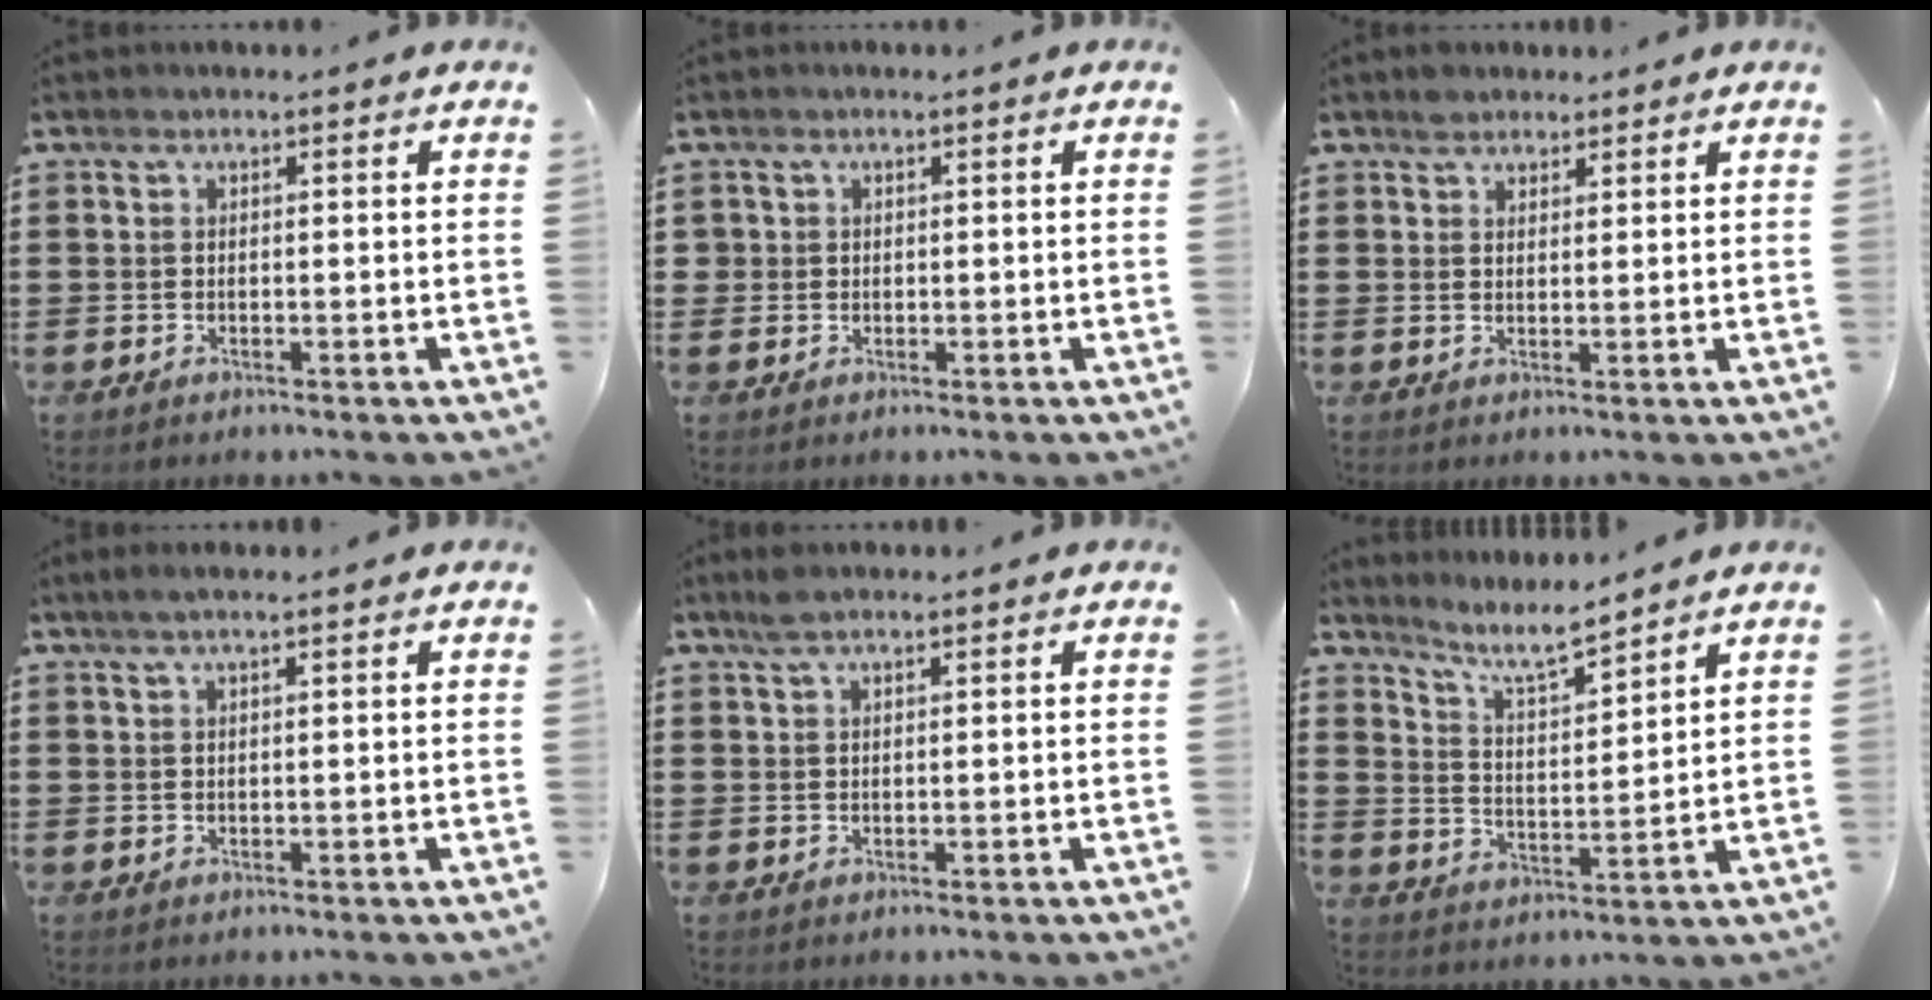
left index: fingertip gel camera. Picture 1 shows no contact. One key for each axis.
{"total": 1.1, "fx": 0.3, "fy": 1.1, "fz": 0.2, "tx": -0.007, "ty": 0.006, "tz": 0.005}
{"total": 2.4, "fx": 2.0, "fy": 1.3, "fz": 0.1, "tx": 0.001, "ty": 0.002, "tz": 0.038}
{"total": 1.8, "fx": 1.2, "fy": 0.0, "fz": 1.3, "tx": -0.025, "ty": 0.001, "tz": 0.022}
{"total": 2.3, "fx": 1.8, "fy": 0.5, "fz": 1.4, "tx": -0.031, "ty": 0.003, "tz": 0.032}
{"total": 6.6, "fx": 5.8, "fy": 0.9, "fz": 3.0, "tx": -0.078, "ty": -0.023, "tz": 0.104}